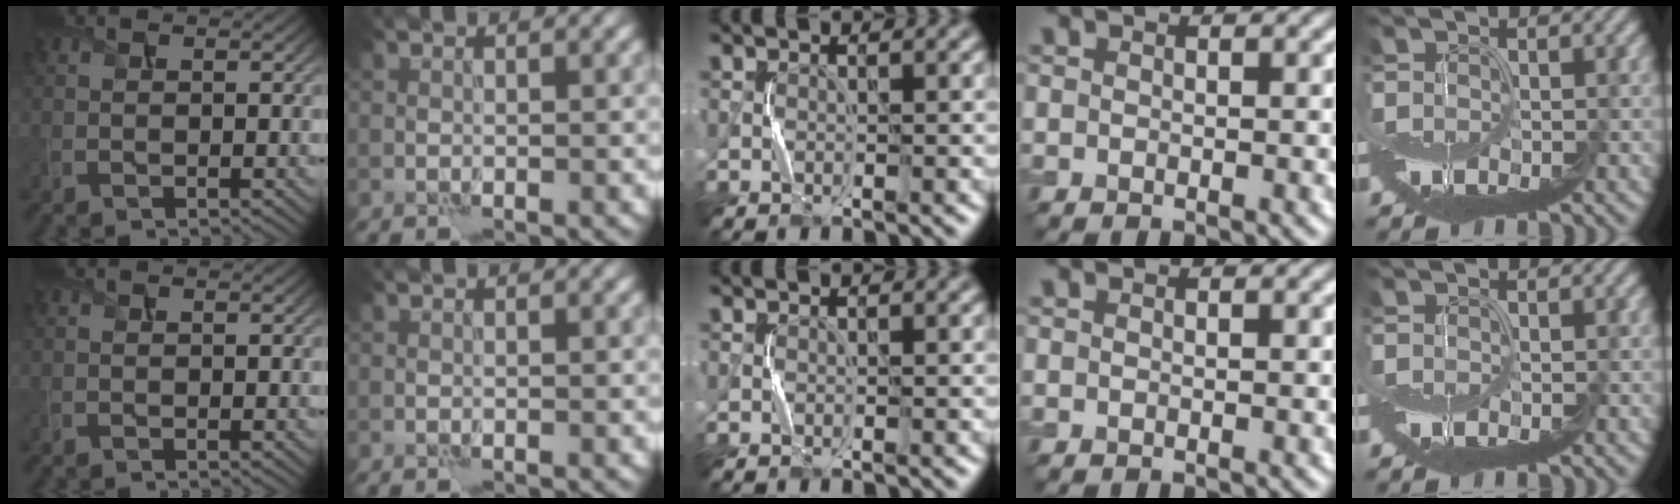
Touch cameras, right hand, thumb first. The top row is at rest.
{}